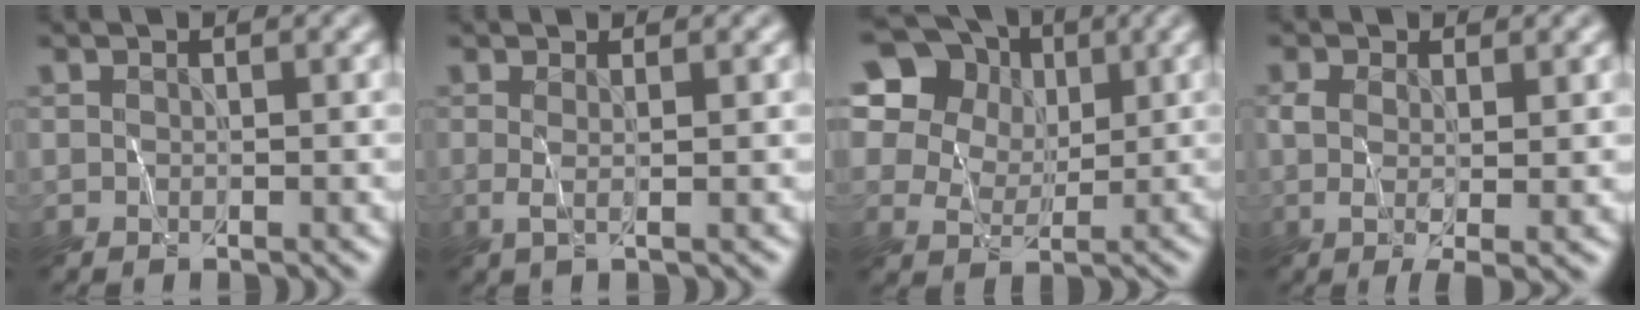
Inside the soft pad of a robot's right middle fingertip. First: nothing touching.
{"total": 1.5, "force": [0.2, 0.4, 1.4], "torque": [-0.023, 0.000, -0.002]}
{"total": 16.4, "force": [7.8, 12.8, 6.7], "torque": [-0.188, 0.047, 0.146]}
{"total": 3.1, "force": [0.1, 1.0, 3.0], "torque": [-0.060, -0.004, 0.004]}